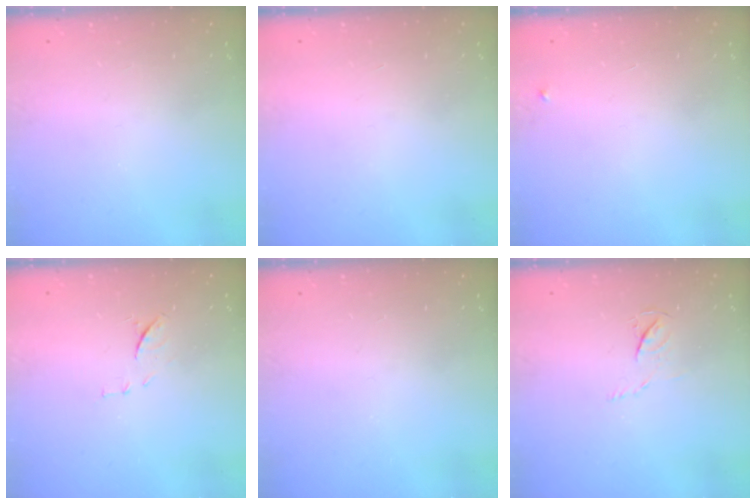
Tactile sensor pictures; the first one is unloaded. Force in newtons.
{"total": 1.5, "press": 1.5, "slide": 0.1}
{"total": 2.7, "press": 2.7, "slide": 0.2}
{"total": 8.5, "press": 8.4, "slide": 1.0}
{"total": 0.0}
{"total": 3.9, "press": 3.9, "slide": 0.4}